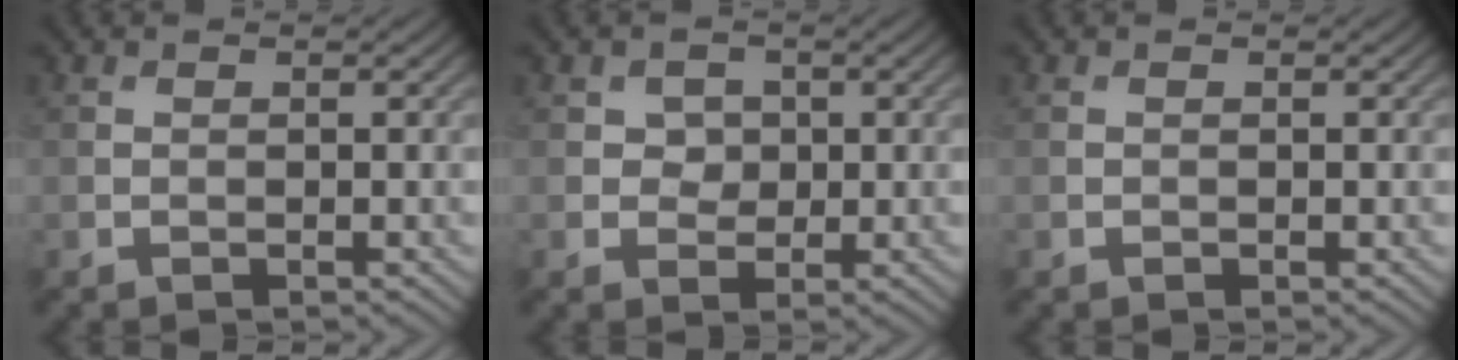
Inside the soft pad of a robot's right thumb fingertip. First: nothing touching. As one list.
[{"total": 2.4, "force": [0.6, 2.2, 1.0], "torque": [-0.022, -0.006, 0.003]}, {"total": 0.0}]